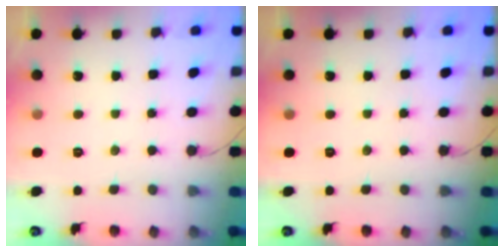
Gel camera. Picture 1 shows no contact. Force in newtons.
{"total": 0.0}